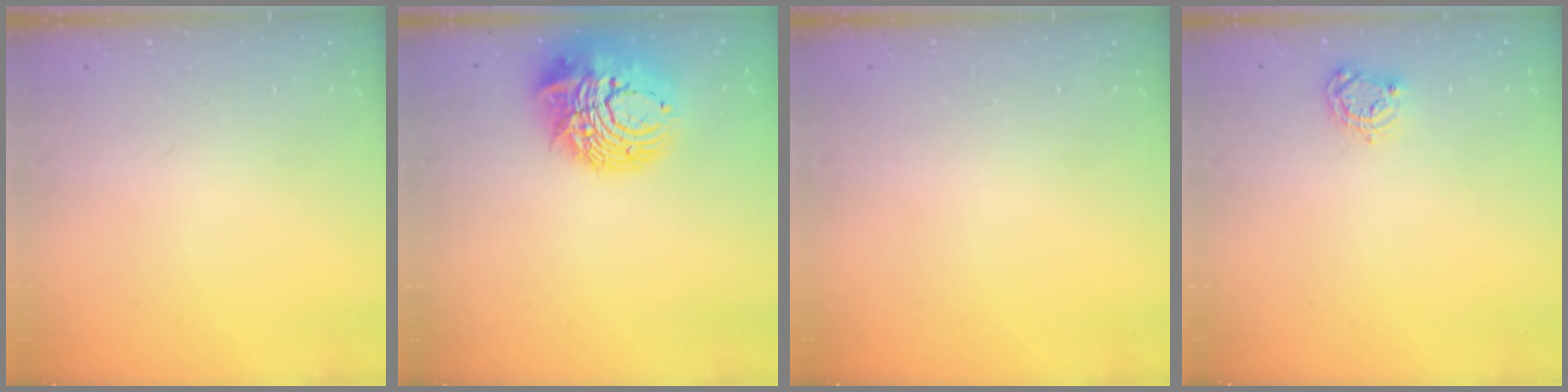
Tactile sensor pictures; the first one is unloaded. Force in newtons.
{"total": 15.9, "press": 15.8, "slide": 1.6}
{"total": 0.0}
{"total": 4.7, "press": 4.7, "slide": 0.4}